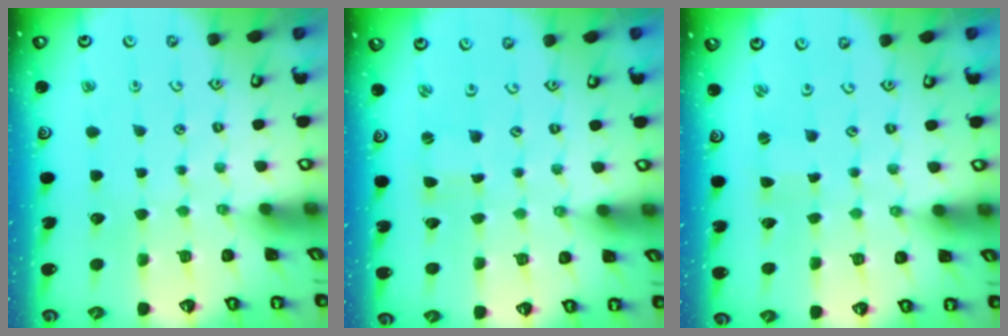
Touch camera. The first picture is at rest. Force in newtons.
{"total": 0.0}
{"total": 0.0}